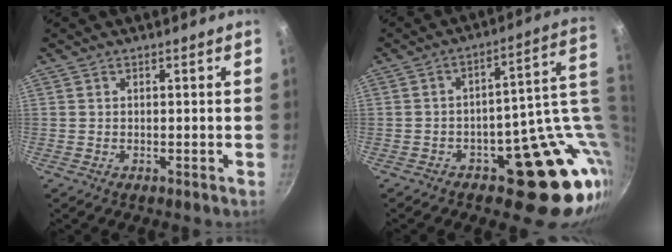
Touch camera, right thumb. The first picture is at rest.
{"total": 16.2, "force": [-1.1, 10.2, 12.5], "torque": [-0.069, 0.026, -0.004]}